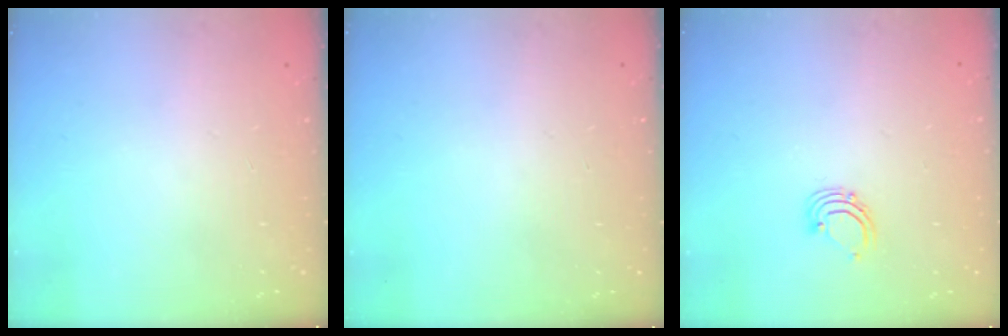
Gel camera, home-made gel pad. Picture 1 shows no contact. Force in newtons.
{"total": 0.0}
{"total": 2.9, "press": 2.9, "slide": 0.2}